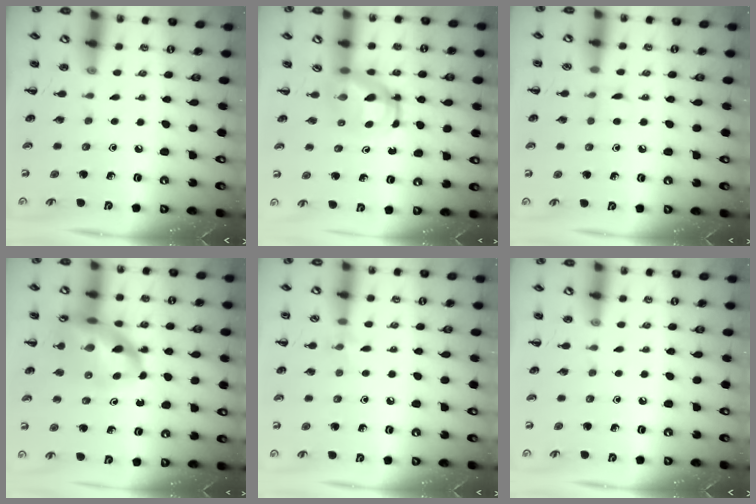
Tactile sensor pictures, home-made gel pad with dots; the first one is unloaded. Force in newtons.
{"total": 5.2, "press": 5.1, "slide": 0.8}
{"total": 4.7, "press": 4.5, "slide": 1.3}
{"total": 17.1, "press": 16.6, "slide": 4.2}
{"total": 5.7, "press": 5.4, "slide": 1.9}
{"total": 0.0}